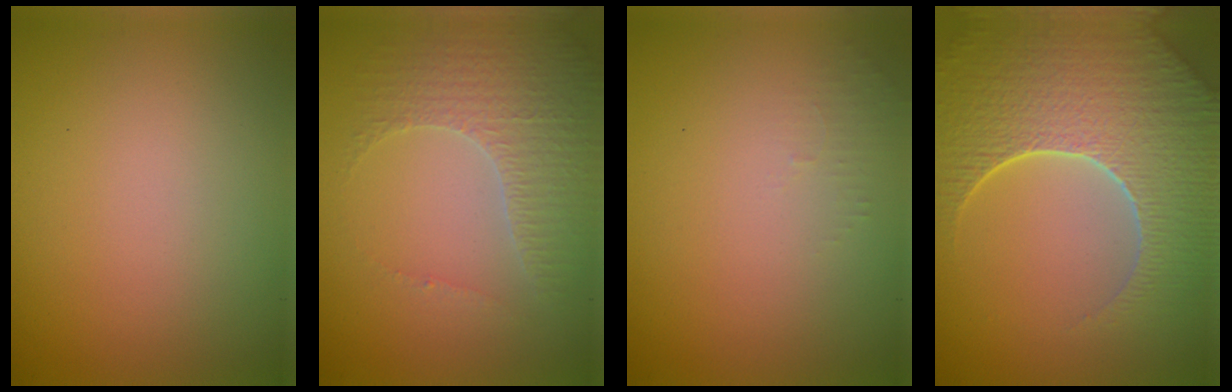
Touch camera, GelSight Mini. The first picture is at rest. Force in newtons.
{"total": 3.3, "press": 3.3, "slide": 0.6}
{"total": 1.0, "press": 0.9, "slide": 0.3}
{"total": 9.0, "press": 6.2, "slide": 6.5}